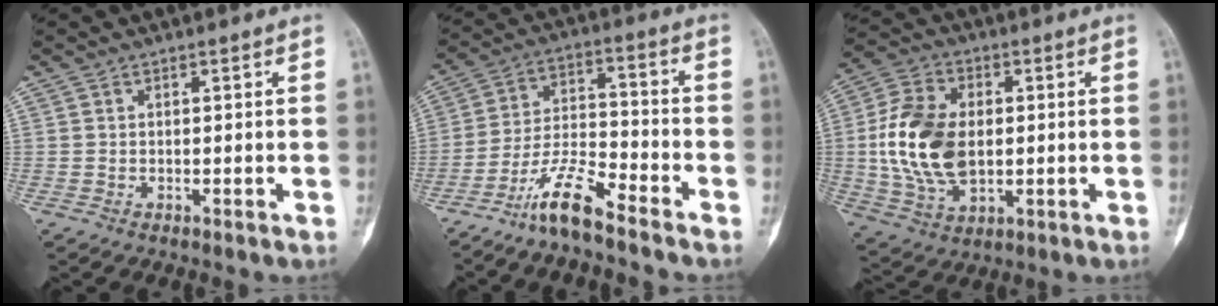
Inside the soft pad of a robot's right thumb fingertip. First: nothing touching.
{"total": 9.7, "force": [-7.6, 1.5, 5.8], "torque": [-0.118, 0.058, -0.150]}
{"total": 16.3, "force": [0.3, 10.3, 12.6], "torque": [-0.239, 0.001, 0.009]}